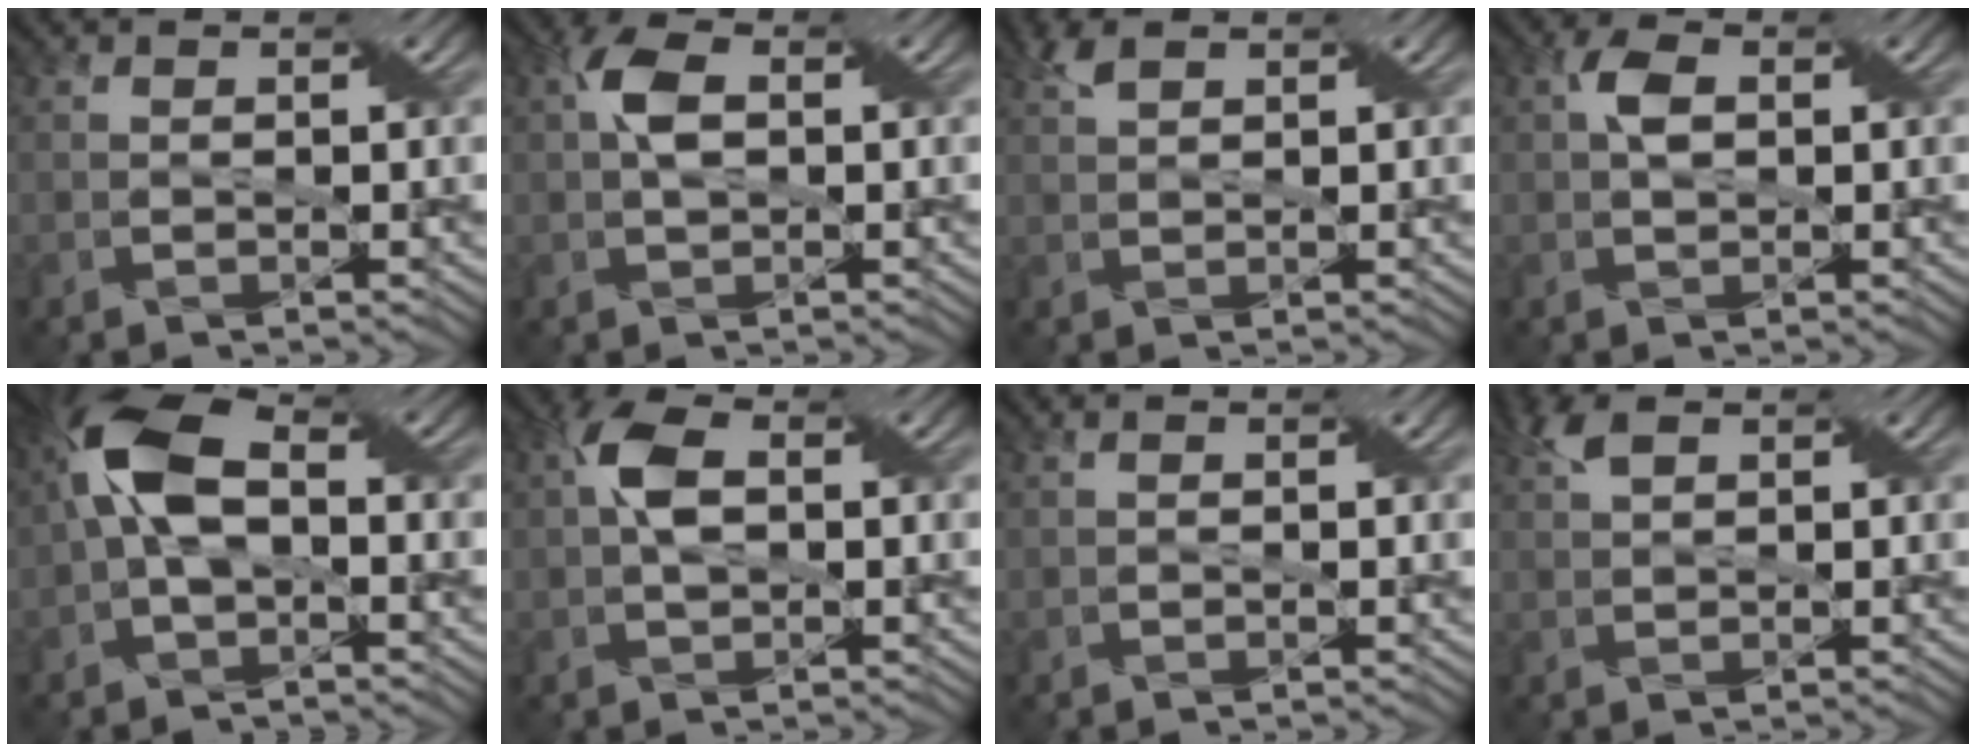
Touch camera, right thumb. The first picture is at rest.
{"total": 4.0, "force": [0.4, 2.1, 3.3], "torque": [-0.070, 0.009, 0.003]}
{"total": 2.2, "force": [1.4, 0.8, 1.5], "torque": [-0.037, 0.009, 0.027]}
{"total": 2.9, "force": [0.5, 1.7, 2.3], "torque": [-0.048, 0.007, 0.005]}
{"total": 9.2, "force": [0.1, 5.0, 7.7], "torque": [-0.174, 0.027, -0.009]}
{"total": 4.8, "force": [0.4, 2.6, 4.0], "torque": [-0.084, 0.011, 0.004]}
{"total": 0.6, "force": [0.1, 0.2, 0.5], "torque": [-0.012, 0.004, 0.003]}
{"total": 3.0, "force": [1.7, 1.2, 2.2], "torque": [-0.051, 0.013, 0.032]}